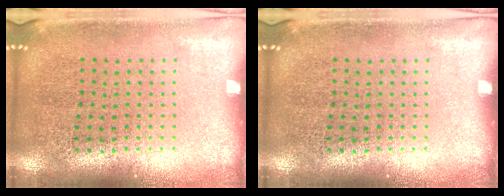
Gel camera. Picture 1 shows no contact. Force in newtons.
{"total": 0.0}